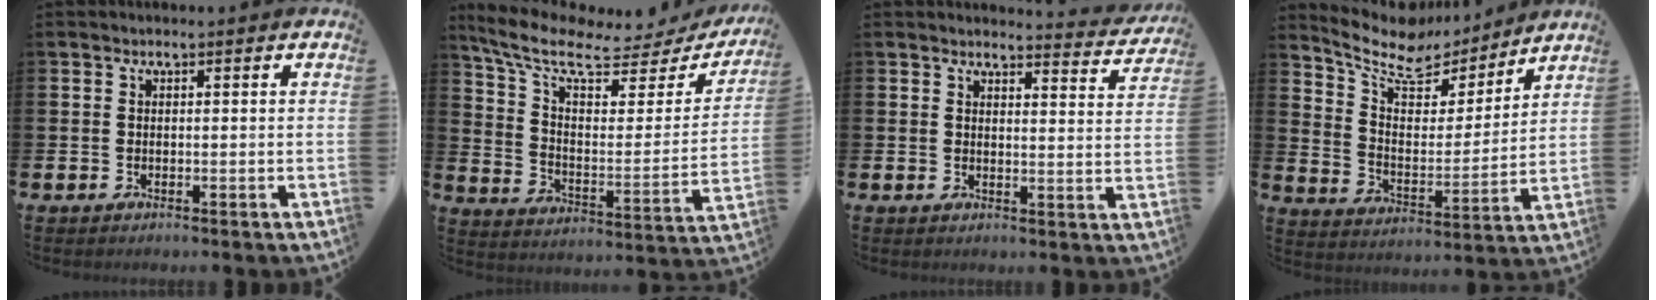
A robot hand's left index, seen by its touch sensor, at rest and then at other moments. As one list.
[{"total": 9.0, "force": [6.9, 3.5, 4.6], "torque": [-0.115, -0.047, 0.113]}, {"total": 3.4, "force": [3.4, 0.3, 0.3], "torque": [0.009, -0.033, 0.055]}, {"total": 9.0, "force": [7.9, 3.5, 2.4], "torque": [-0.086, -0.059, 0.137]}]